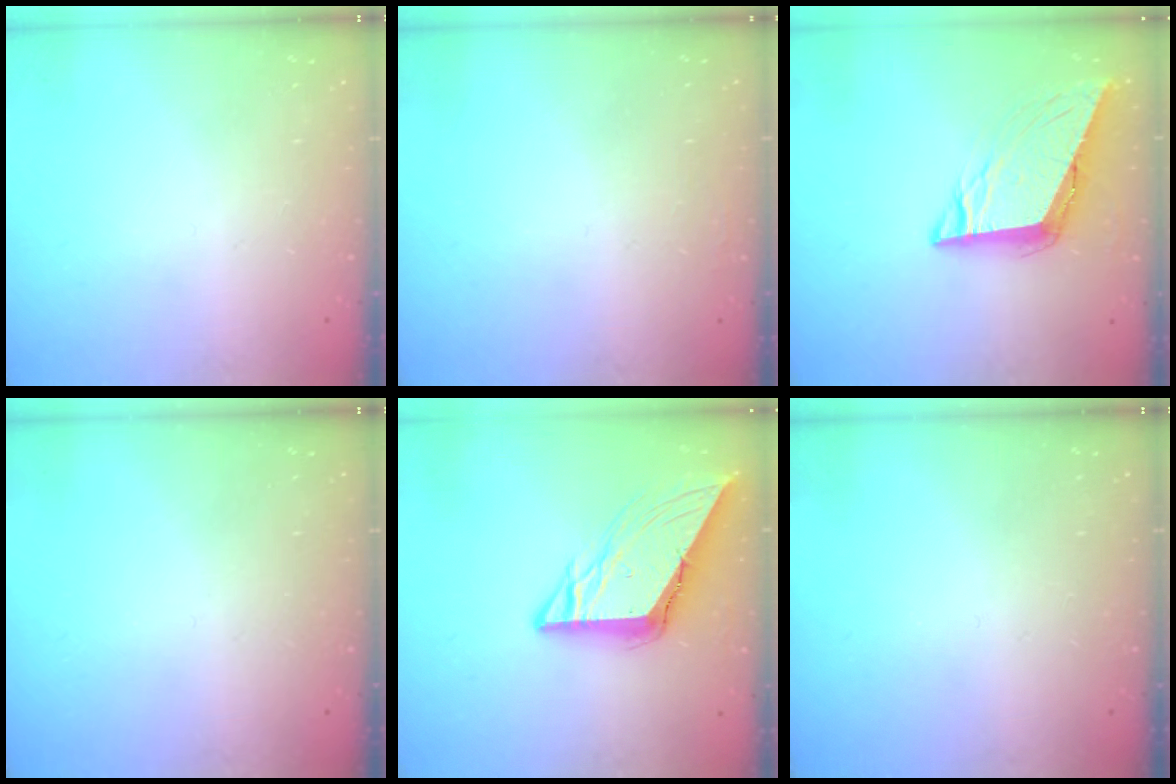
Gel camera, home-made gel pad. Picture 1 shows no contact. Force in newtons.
{"total": 1.8, "press": 1.7, "slide": 0.4}
{"total": 9.6, "press": 9.4, "slide": 2.1}
{"total": 0.0}
{"total": 10.7, "press": 10.6, "slide": 1.3}
{"total": 0.0}